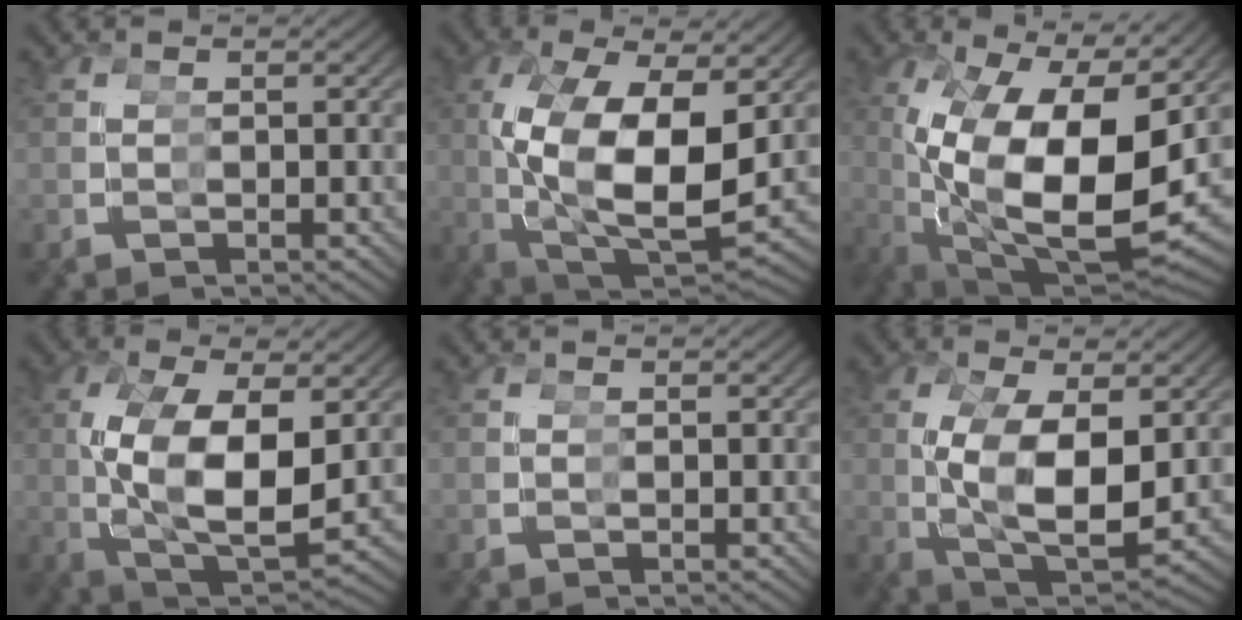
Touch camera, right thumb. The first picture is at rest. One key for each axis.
{"total": 14.7, "fx": -1.0, "fy": 8.9, "fz": 11.7, "tx": -0.250, "ty": -0.036, "tz": 0.015}
{"total": 16.4, "fx": -1.0, "fy": 9.7, "fz": 13.2, "tx": -0.279, "ty": -0.035, "tz": 0.019}
{"total": 10.4, "fx": -0.3, "fy": 5.9, "fz": 8.5, "tx": -0.191, "ty": -0.023, "tz": 0.020}
{"total": 0.0}
{"total": 8.6, "fx": -0.2, "fy": 4.8, "fz": 7.1, "tx": -0.161, "ty": -0.019, "tz": 0.016}